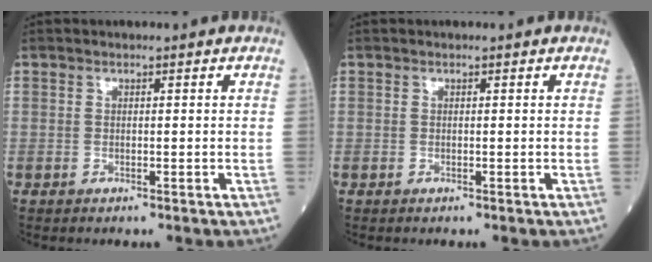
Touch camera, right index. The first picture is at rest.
{"total": 0.0}